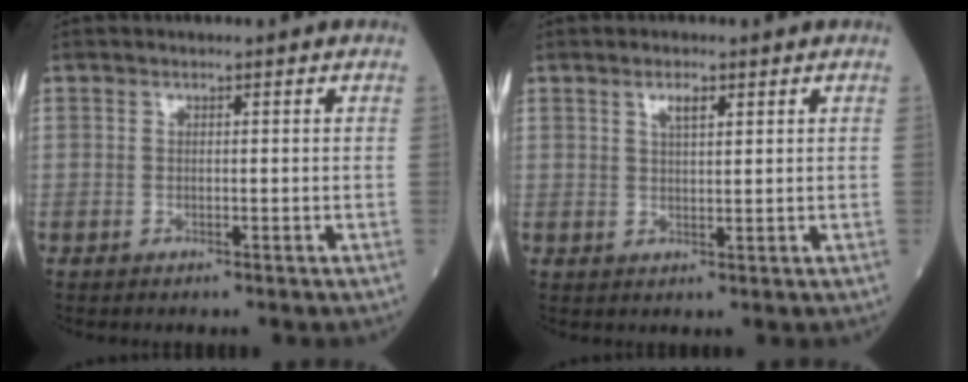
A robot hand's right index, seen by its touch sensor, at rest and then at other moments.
{"total": 2.4, "force": [1.3, 0.6, 1.9], "torque": [-0.036, 0.002, 0.025]}